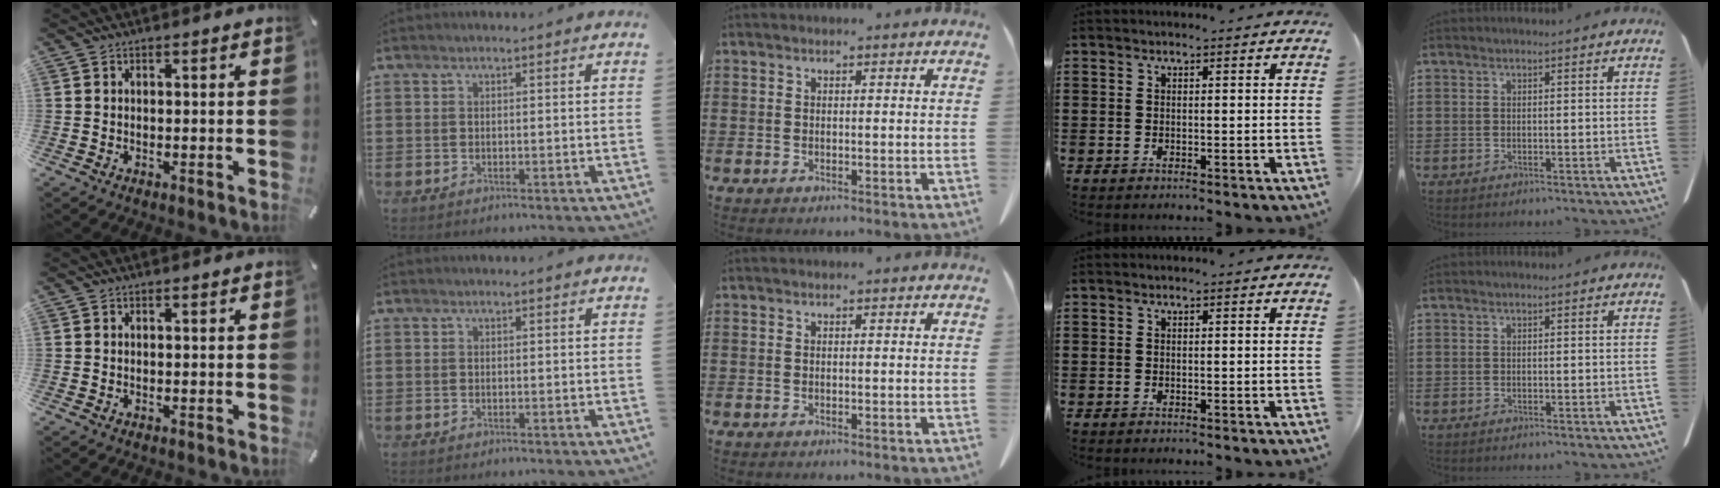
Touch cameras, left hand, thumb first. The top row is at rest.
{}